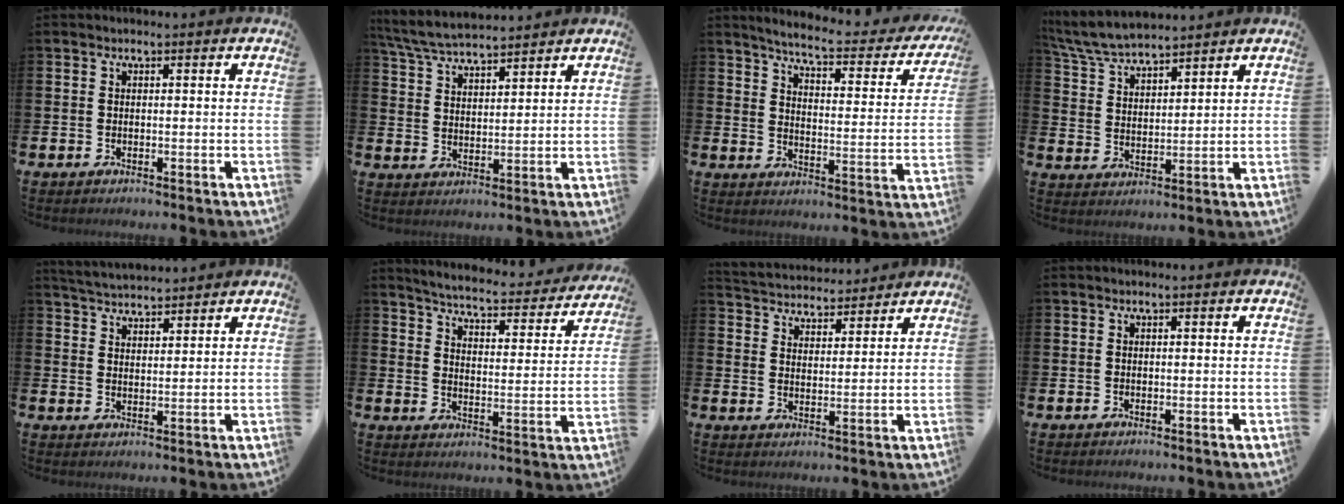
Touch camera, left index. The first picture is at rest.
{"total": 5.7, "force": [5.5, 0.7, 1.1], "torque": [-0.044, -0.026, 0.100]}
{"total": 5.4, "force": [4.8, 0.6, 2.4], "torque": [-0.066, -0.036, 0.073]}
{"total": 6.5, "force": [6.2, 1.0, 1.5], "torque": [-0.055, -0.025, 0.114]}
{"total": 4.2, "force": [4.2, 0.4, 0.1], "torque": [-0.020, -0.017, 0.077]}
{"total": 5.2, "force": [5.0, 0.4, 1.3], "torque": [-0.045, -0.045, 0.078]}
{"total": 4.5, "force": [4.3, 1.1, -0.6], "torque": [-0.011, -0.030, 0.076]}
{"total": 0.0}